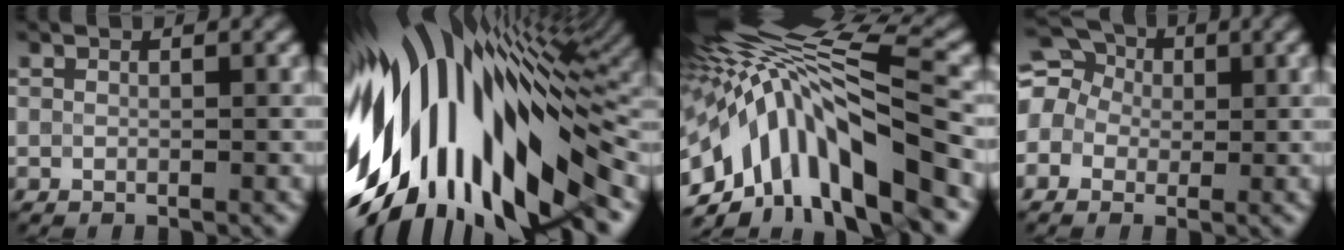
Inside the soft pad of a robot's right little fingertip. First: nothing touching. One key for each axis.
{"total": 16.9, "fx": -1.8, "fy": 8.6, "fz": 14.4, "tx": -0.248, "ty": -0.023, "tz": -0.032}
{"total": 14.0, "fx": -4.2, "fy": 5.3, "fz": 12.3, "tx": -0.215, "ty": 0.022, "tz": -0.061}
{"total": 7.6, "fx": 1.4, "fy": 6.5, "fz": 3.6, "tx": -0.070, "ty": 0.041, "tz": -0.026}